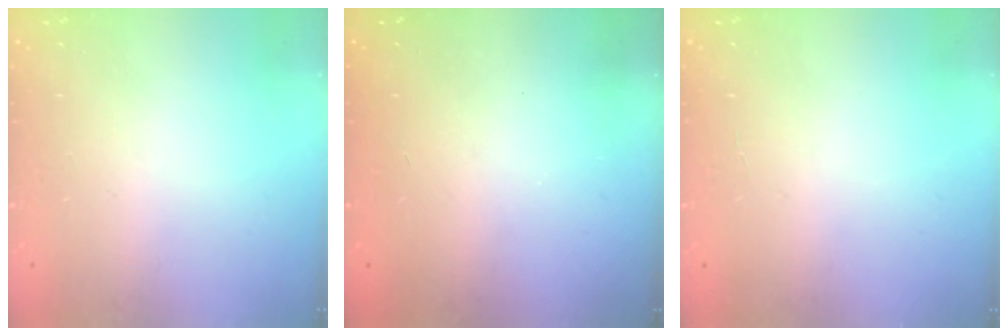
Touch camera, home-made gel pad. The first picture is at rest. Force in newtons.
{"total": 0.0}
{"total": 1.8, "press": 1.8, "slide": 0.2}